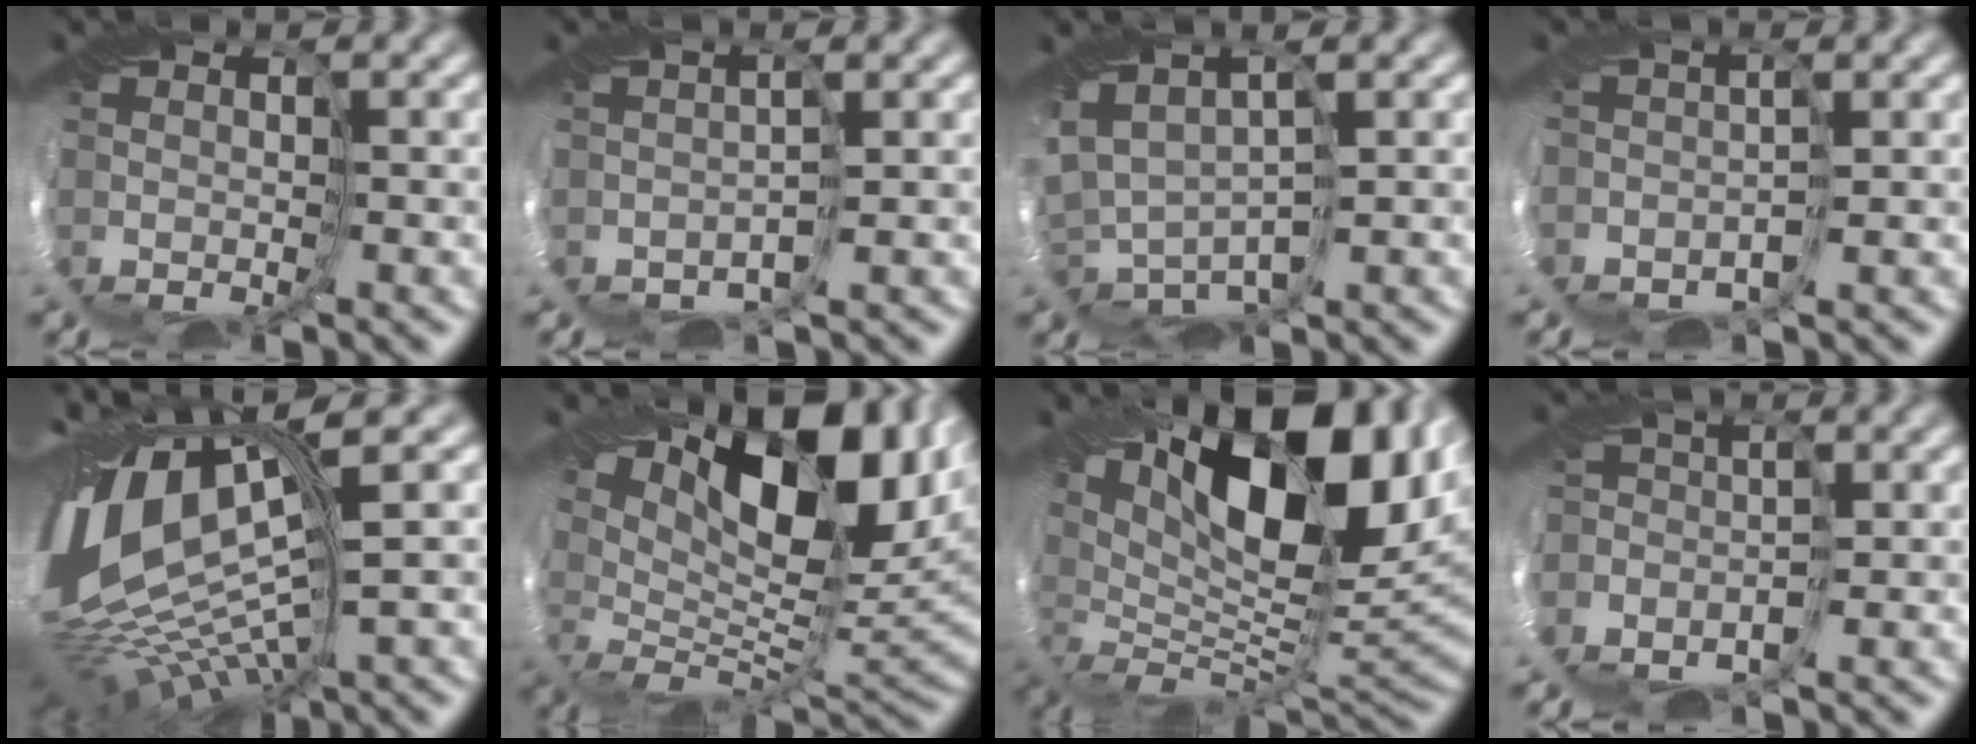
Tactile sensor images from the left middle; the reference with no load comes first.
{"total": 0.7, "force": [-0.6, -0.1, 0.1], "torque": [-0.021, 0.001, -0.009]}
{"total": 1.6, "force": [0.6, 0.8, 1.3], "torque": [-0.045, 0.013, 0.025]}
{"total": 1.9, "force": [-1.7, 0.9, -0.2], "torque": [-0.010, -0.001, -0.018]}
{"total": 13.3, "force": [2.4, 4.7, 12.2], "torque": [-0.279, 0.019, 0.063]}
{"total": 13.3, "force": [6.7, 5.4, 10.2], "torque": [-0.191, 0.026, 0.130]}
{"total": 15.1, "force": [5.7, 6.1, 12.6], "torque": [-0.233, 0.036, 0.102]}
{"total": 4.6, "force": [-3.8, 2.7, 0.1], "torque": [-0.014, -0.004, -0.079]}